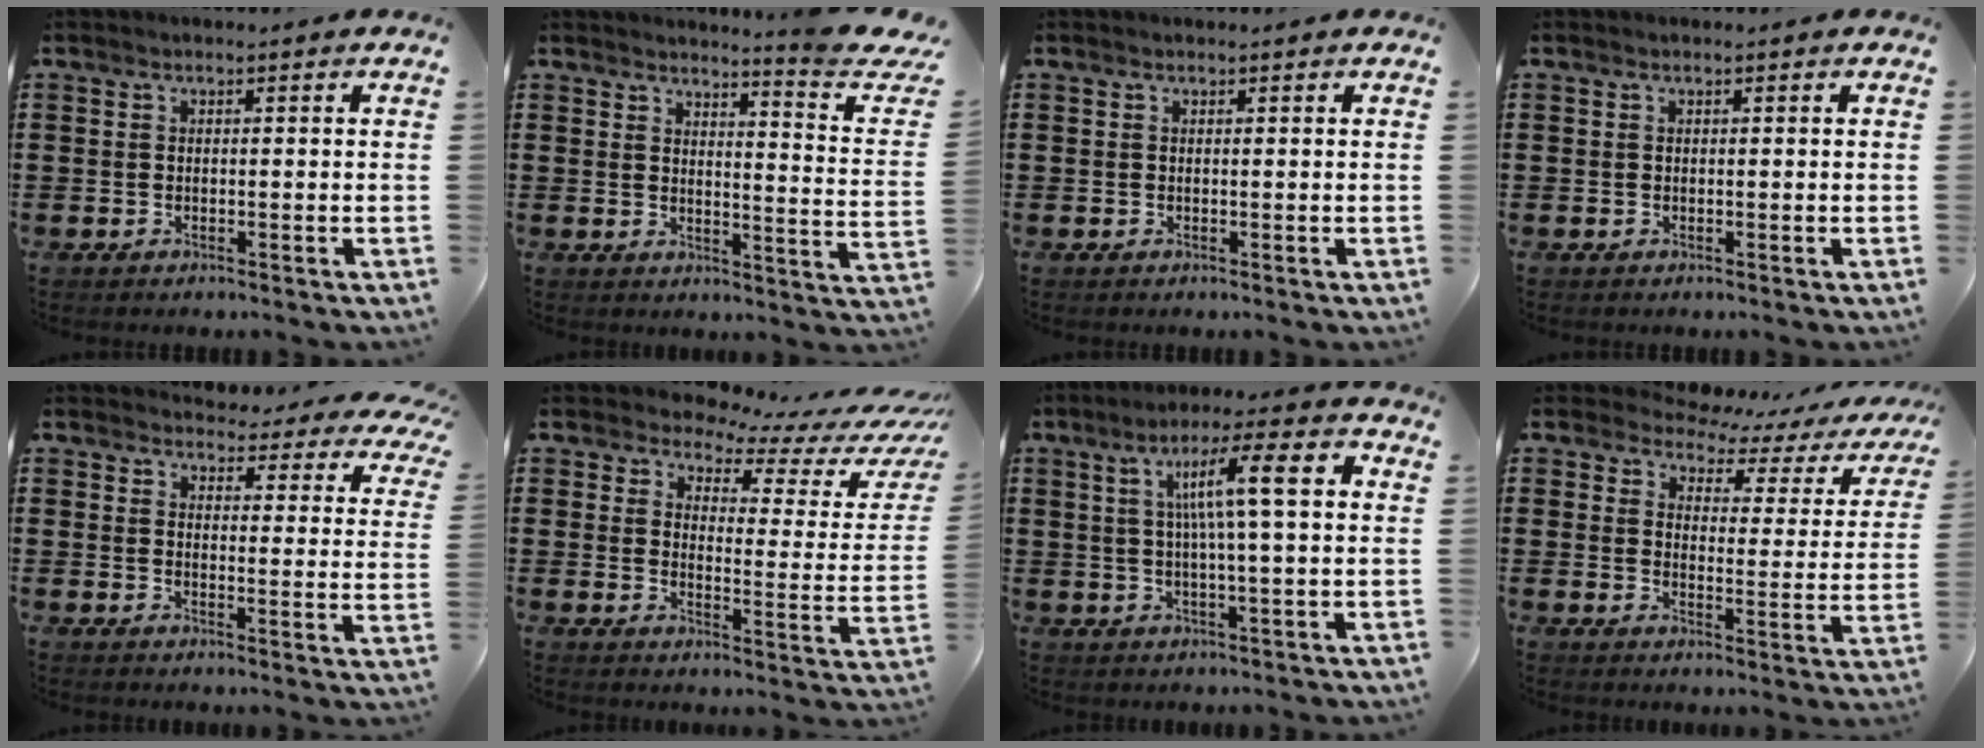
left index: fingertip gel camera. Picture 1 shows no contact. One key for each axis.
{"total": 5.1, "fx": 4.2, "fy": -0.4, "fz": 2.9, "tx": -0.045, "ty": -0.044, "tz": 0.060}
{"total": 0.0}
{"total": 0.0}
{"total": 3.9, "fx": 3.8, "fy": 0.4, "fz": 0.9, "tx": -0.031, "ty": -0.033, "tz": 0.063}
{"total": 4.3, "fx": 3.7, "fy": 1.5, "fz": 1.7, "tx": -0.041, "ty": -0.029, "tz": 0.055}
{"total": 8.3, "fx": 1.5, "fy": 1.0, "fz": 8.1, "tx": -0.149, "ty": 0.003, "tz": 0.017}
{"total": 3.4, "fx": 2.9, "fy": 1.5, "fz": 1.0, "tx": -0.035, "ty": -0.022, "tz": 0.041}